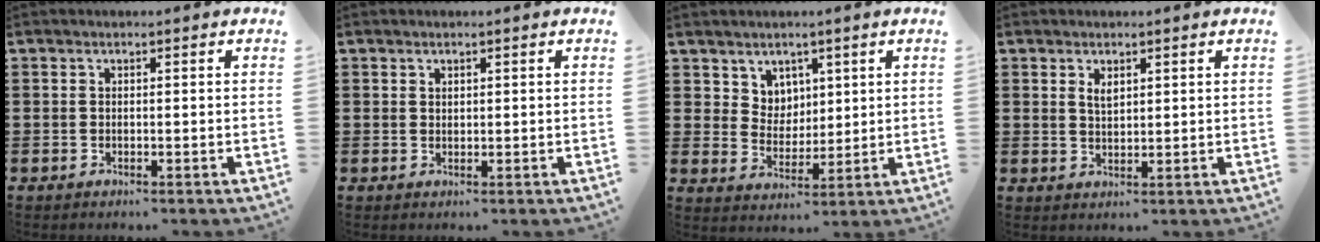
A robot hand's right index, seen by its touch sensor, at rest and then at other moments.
{"total": 0.8, "force": [0.7, 0.5, 0.1], "torque": [-0.004, 0.001, 0.013]}
{"total": 5.0, "force": [3.2, 3.8, 0.2], "torque": [-0.028, 0.004, 0.061]}
{"total": 1.9, "force": [1.2, 0.9, 1.2], "torque": [-0.027, 0.003, 0.021]}